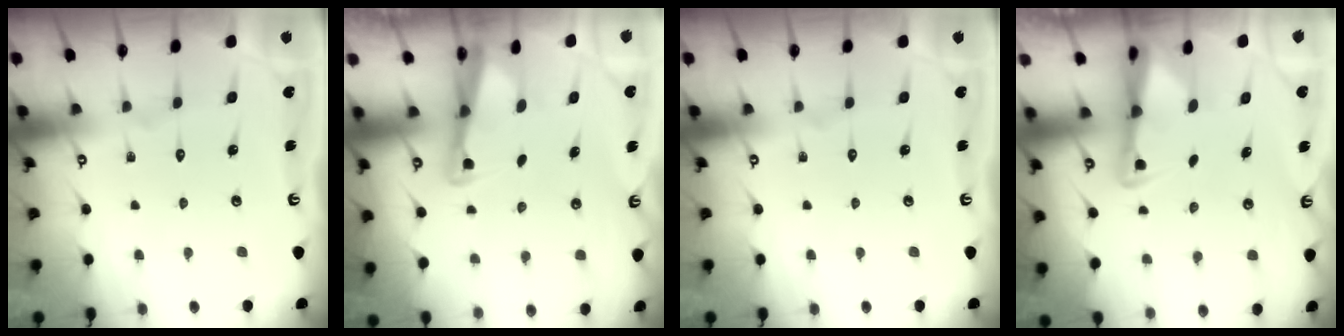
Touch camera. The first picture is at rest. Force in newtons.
{"total": 2.3, "press": 2.3, "slide": 0.2}
{"total": 0.0}
{"total": 2.3, "press": 2.3, "slide": 0.4}